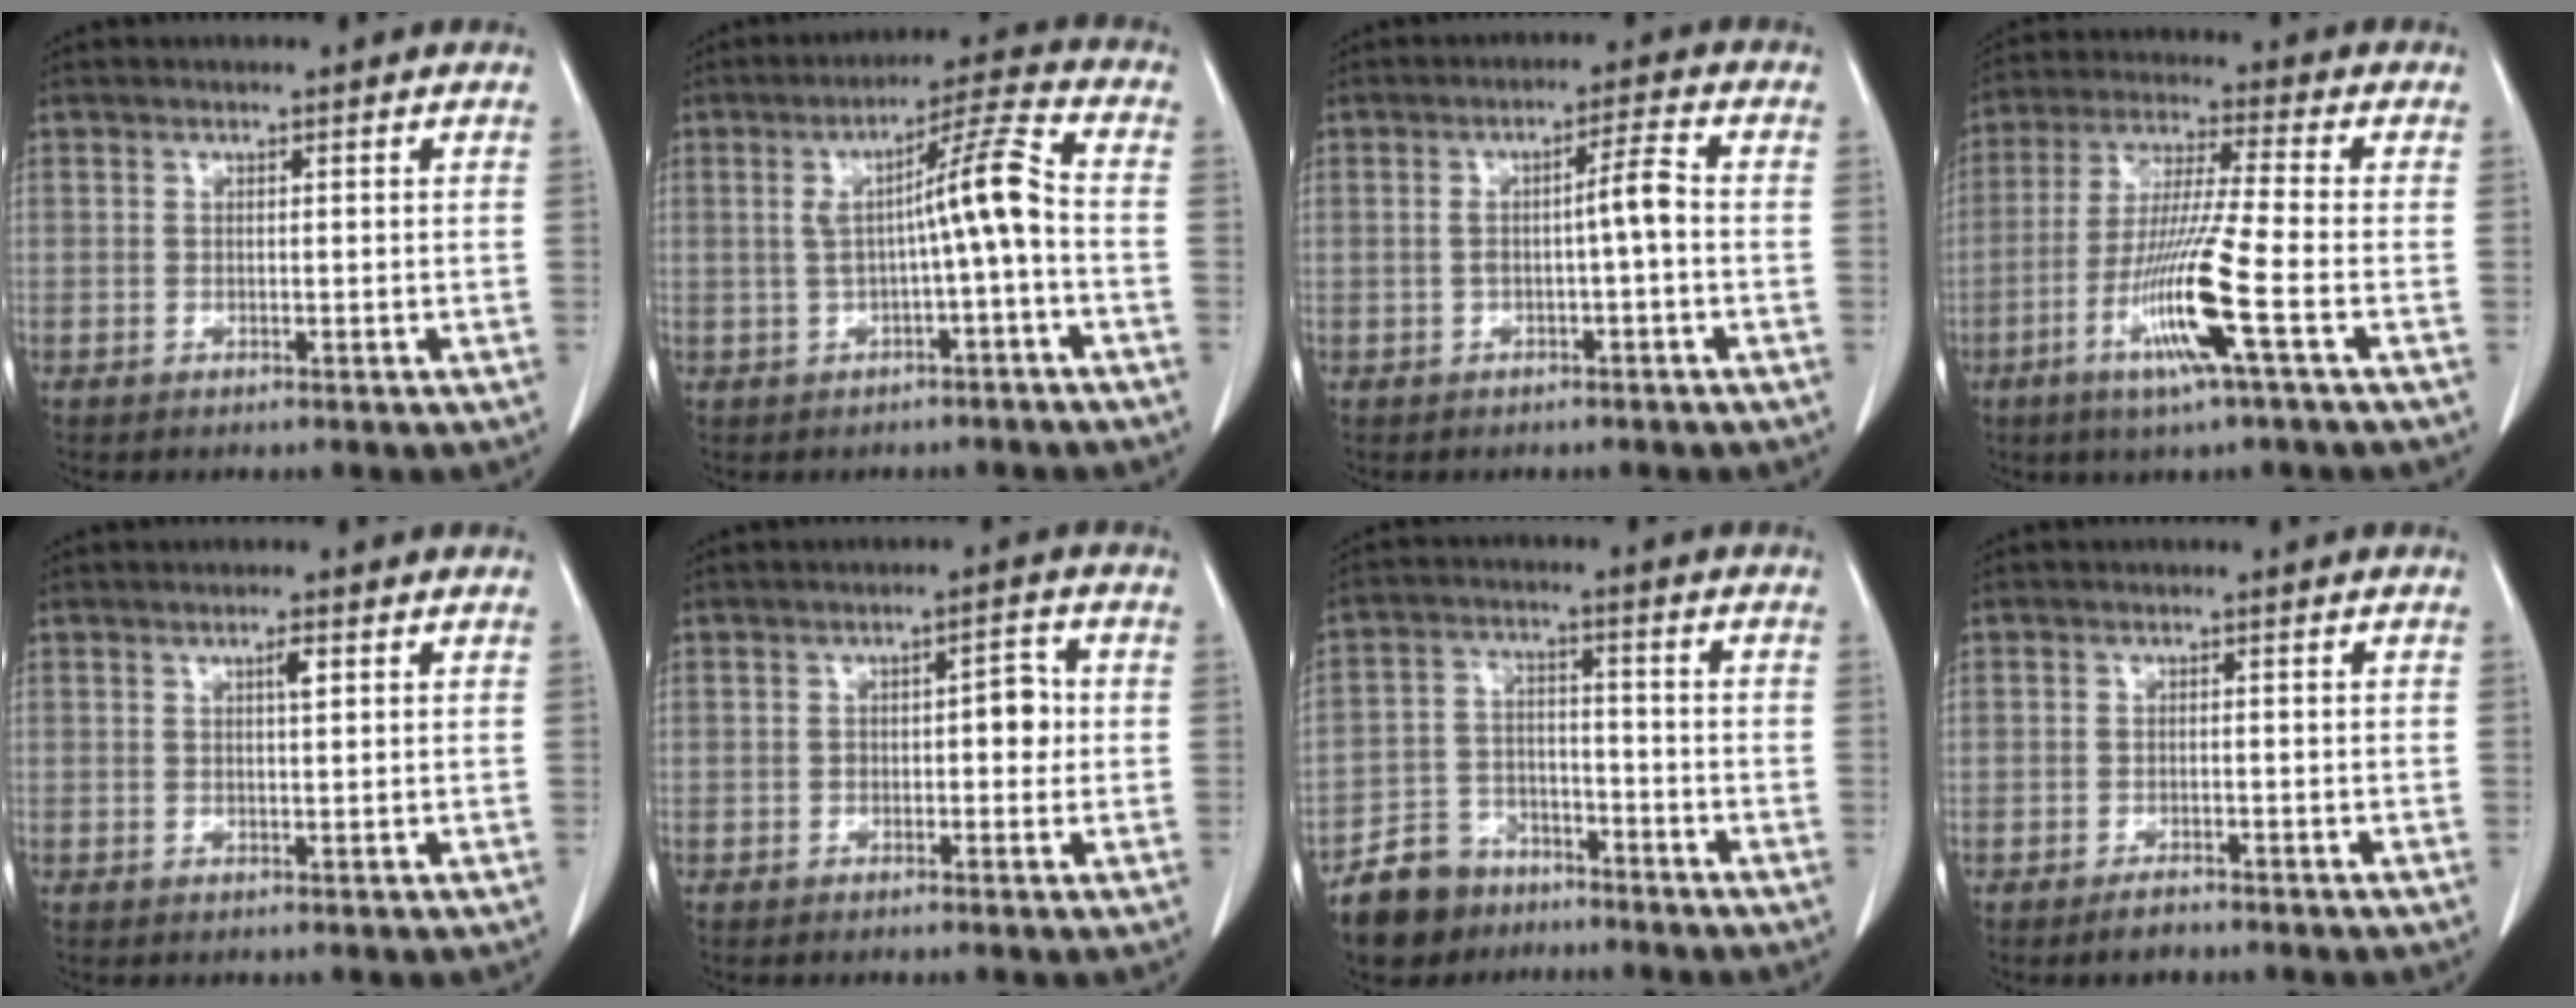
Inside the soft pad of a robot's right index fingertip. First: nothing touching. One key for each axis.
{"total": 7.6, "fx": -0.7, "fy": -0.4, "fz": 7.6, "tx": -0.118, "ty": 0.024, "tz": -0.010}
{"total": 3.9, "fx": -0.6, "fy": 0.0, "fz": 3.9, "tx": -0.064, "ty": 0.012, "tz": -0.008}
{"total": 12.5, "fx": -4.8, "fy": -1.1, "fz": 11.5, "tx": -0.229, "ty": -0.021, "tz": -0.096}
{"total": 1.5, "fx": 0.6, "fy": 0.2, "fz": 1.4, "tx": -0.025, "ty": 0.000, "tz": 0.009}
{"total": 3.9, "fx": -0.2, "fy": 1.7, "fz": 3.5, "tx": -0.044, "ty": 0.017, "tz": -0.004}
{"total": 8.7, "fx": -6.7, "fy": 5.3, "fz": 1.8, "tx": -0.046, "ty": 0.007, "tz": -0.120}
{"total": 2.2, "fx": -1.8, "fy": 1.1, "fz": 0.8, "tx": -0.014, "ty": 0.001, "tz": -0.025}